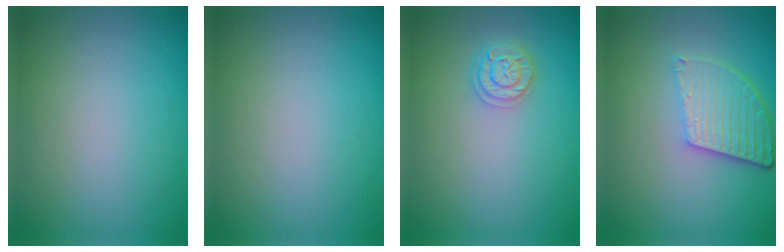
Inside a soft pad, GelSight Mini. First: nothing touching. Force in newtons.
{"total": 0.0}
{"total": 2.5, "press": 2.1, "slide": 1.3}
{"total": 5.2, "press": 3.8, "slide": 3.6}